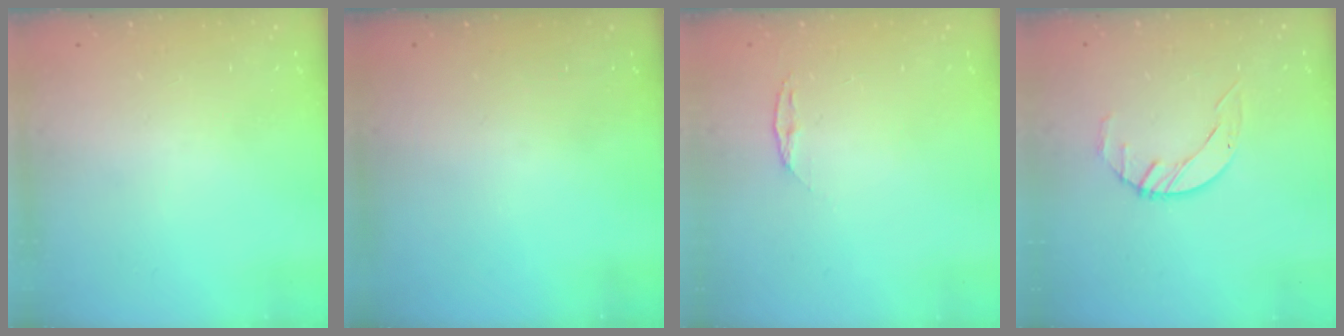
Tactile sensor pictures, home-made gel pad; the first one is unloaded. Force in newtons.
{"total": 0.0}
{"total": 4.1, "press": 4.1, "slide": 0.5}
{"total": 3.2, "press": 3.2, "slide": 0.4}